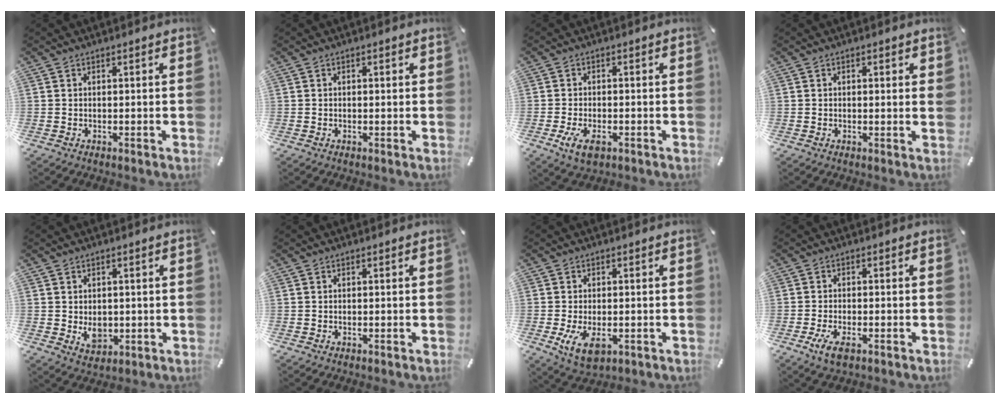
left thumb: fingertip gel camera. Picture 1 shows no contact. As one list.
[{"total": 0.6, "force": [0.0, 0.3, 0.5], "torque": [-0.009, 0.001, -0.001]}, {"total": 4.8, "force": [-2.0, 2.7, 3.5], "torque": [-0.082, 0.000, -0.038]}, {"total": 1.4, "force": [0.2, 0.4, 1.3], "torque": [-0.017, -0.002, 0.001]}, {"total": 4.9, "force": [-0.1, 4.0, 2.8], "torque": [-0.032, -0.006, -0.001]}, {"total": 0.0}, {"total": 6.3, "force": [-1.5, 3.7, 4.8], "torque": [-0.094, -0.010, -0.030]}, {"total": 3.9, "force": [-2.0, 1.5, 3.0], "torque": [-0.067, 0.000, -0.037]}]